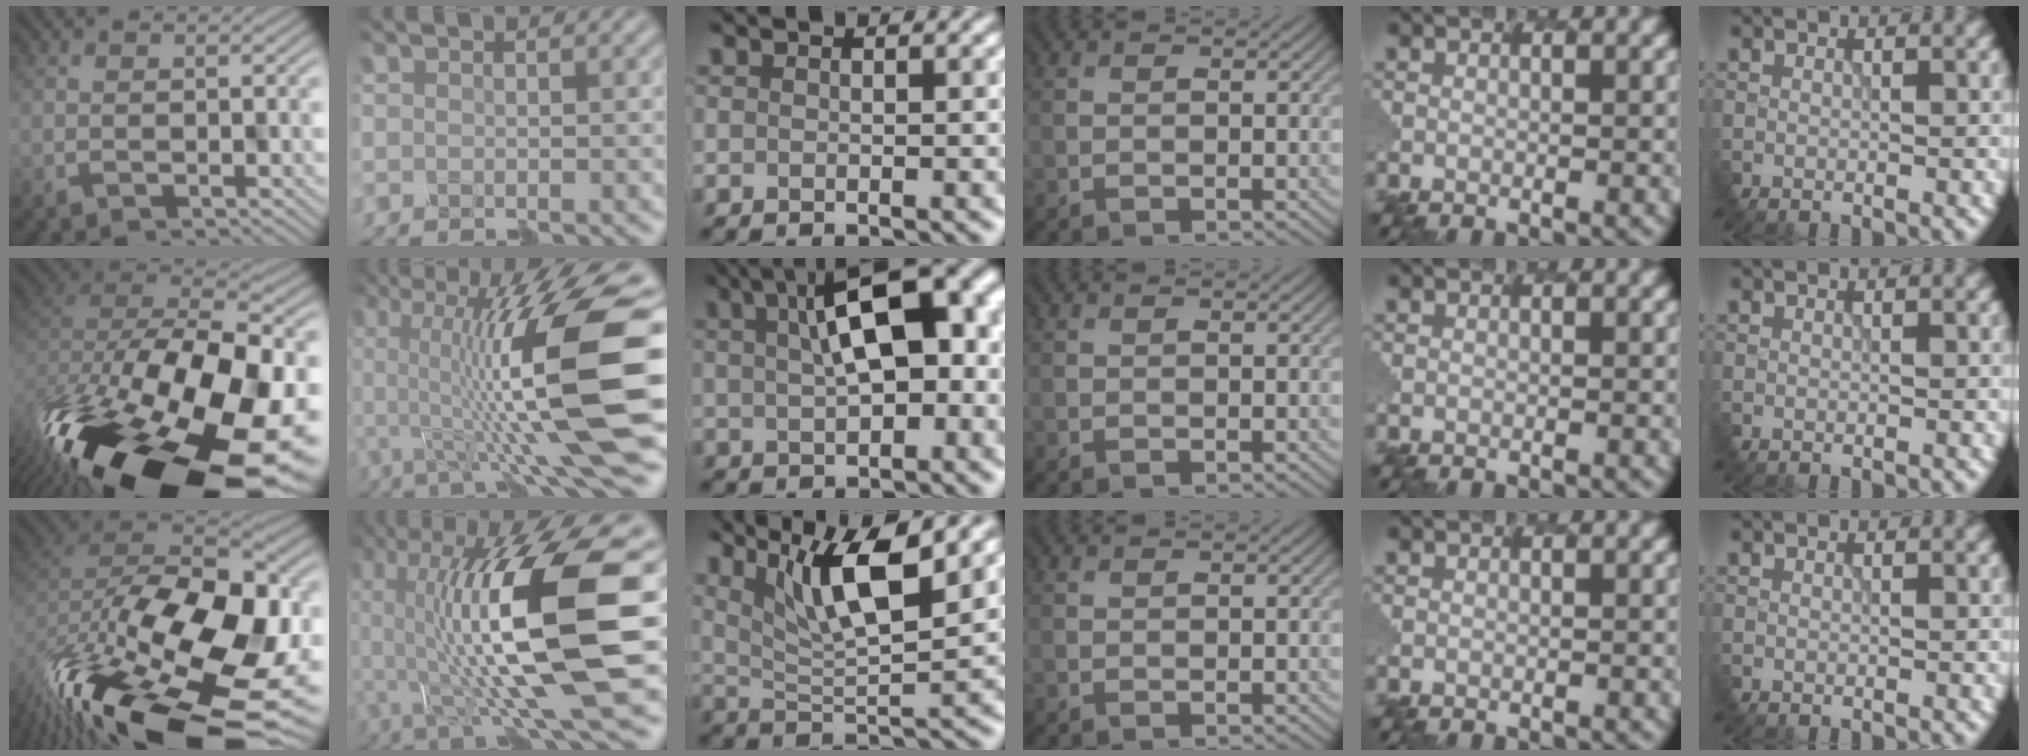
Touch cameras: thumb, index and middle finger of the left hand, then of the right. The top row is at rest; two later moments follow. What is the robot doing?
{"motion": "disassemble", "object": "hinged jar"}